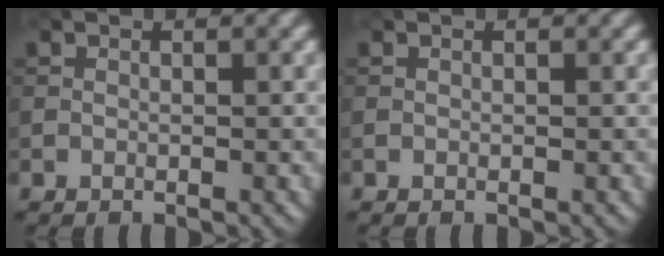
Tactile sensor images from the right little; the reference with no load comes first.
{"total": 0.0}